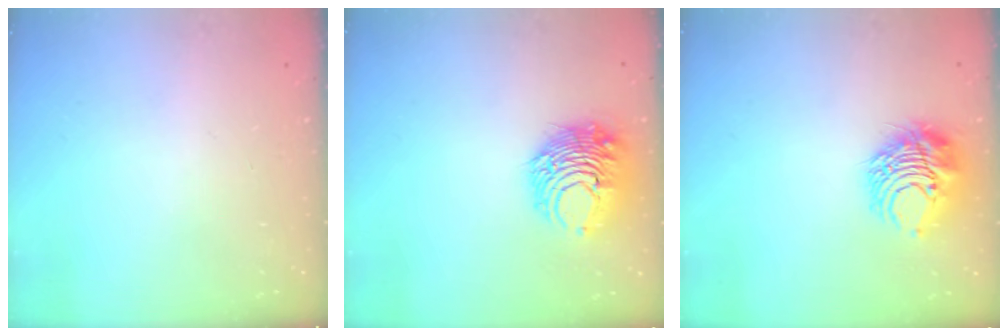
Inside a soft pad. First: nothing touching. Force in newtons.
{"total": 11.2, "press": 11.2, "slide": 0.7}
{"total": 10.3, "press": 10.3, "slide": 0.6}